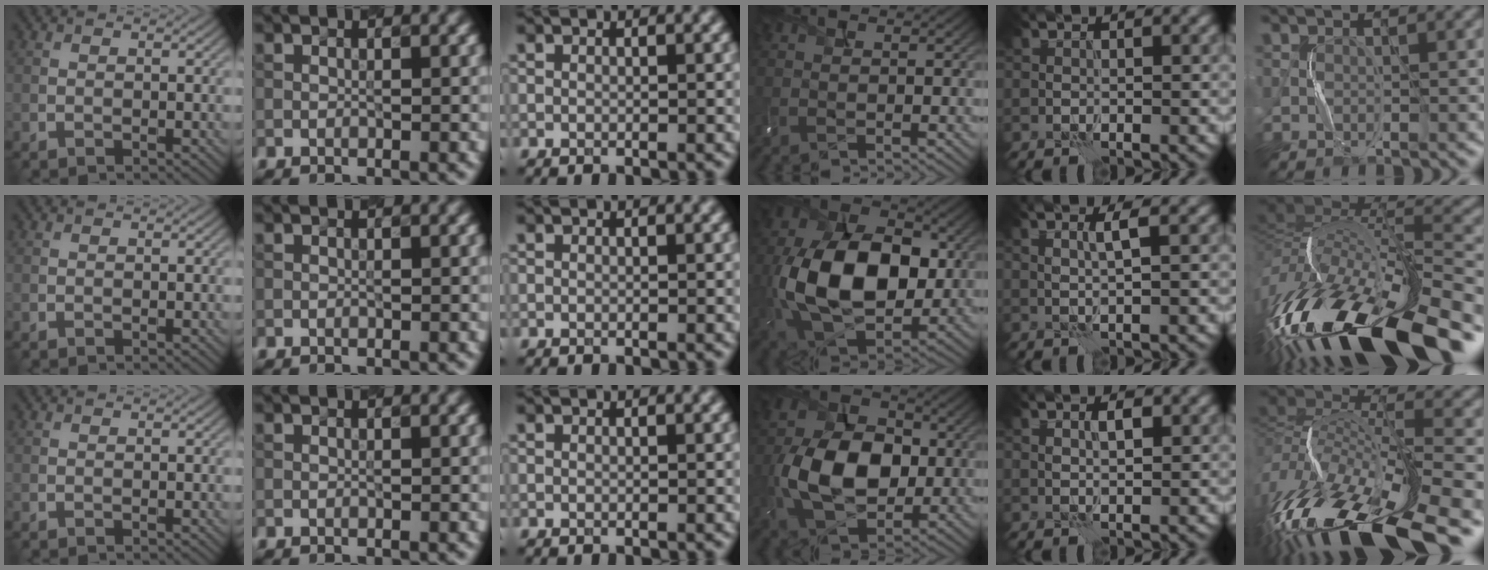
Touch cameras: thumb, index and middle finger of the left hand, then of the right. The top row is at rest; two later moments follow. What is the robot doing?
{"motion": "shake", "object": "handbell"}